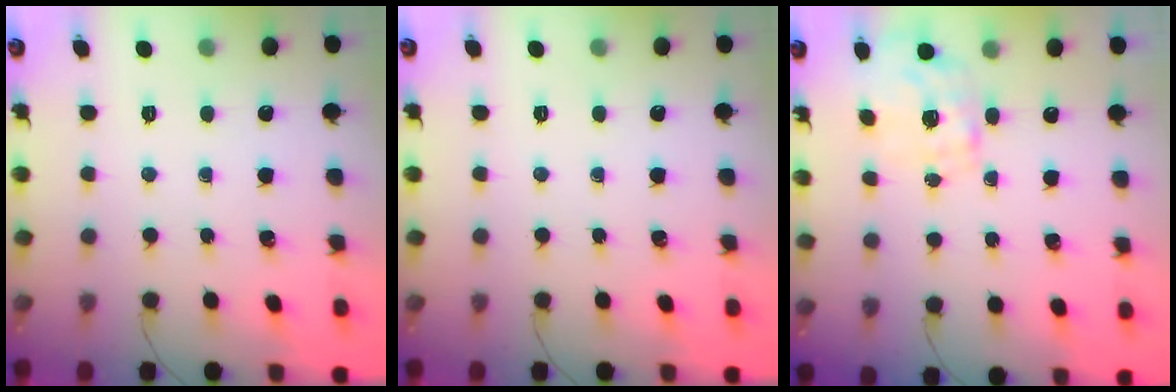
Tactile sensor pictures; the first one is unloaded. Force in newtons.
{"total": 0.0}
{"total": 2.2, "press": 2.2, "slide": 0.4}